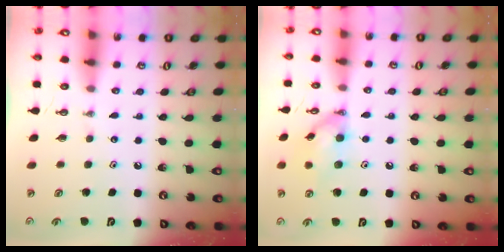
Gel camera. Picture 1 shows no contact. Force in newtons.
{"total": 11.7, "press": 11.6, "slide": 1.3}